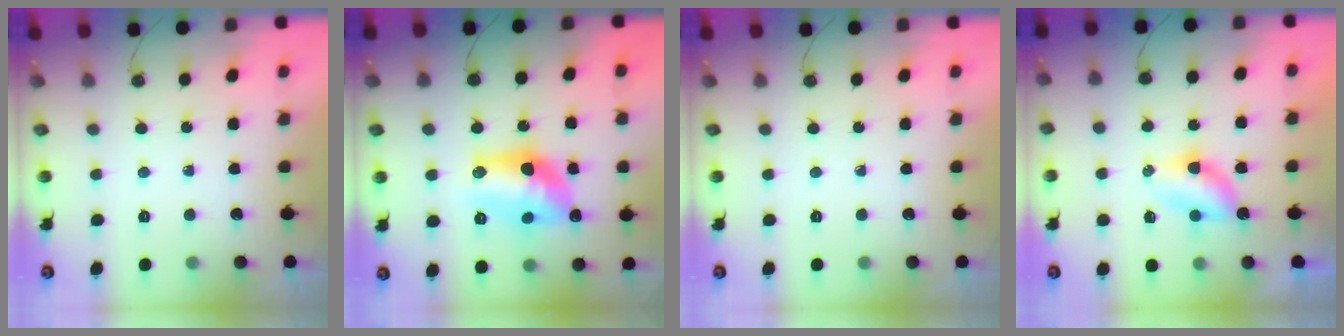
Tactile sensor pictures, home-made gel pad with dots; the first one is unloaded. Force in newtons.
{"total": 12.9, "press": 12.9, "slide": 0.9}
{"total": 0.0}
{"total": 4.6, "press": 4.6, "slide": 0.5}